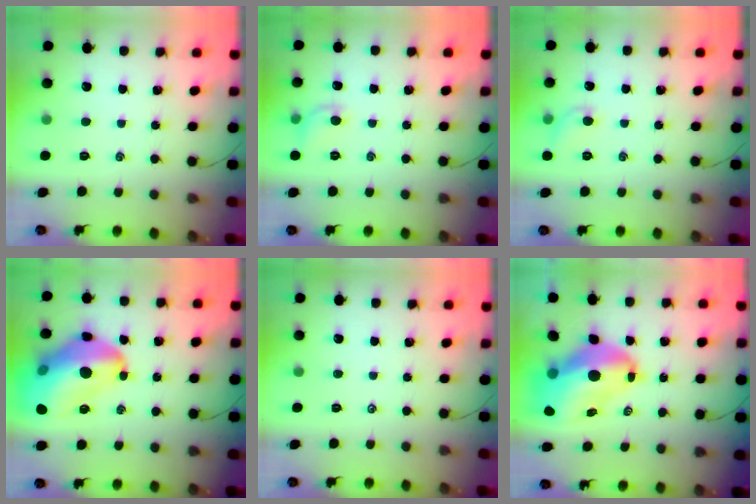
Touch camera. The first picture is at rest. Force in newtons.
{"total": 6.2, "press": 6.0, "slide": 1.4}
{"total": 5.8, "press": 5.7, "slide": 1.2}
{"total": 23.9, "press": 23.4, "slide": 4.7}
{"total": 0.0}
{"total": 15.2, "press": 14.6, "slide": 4.3}